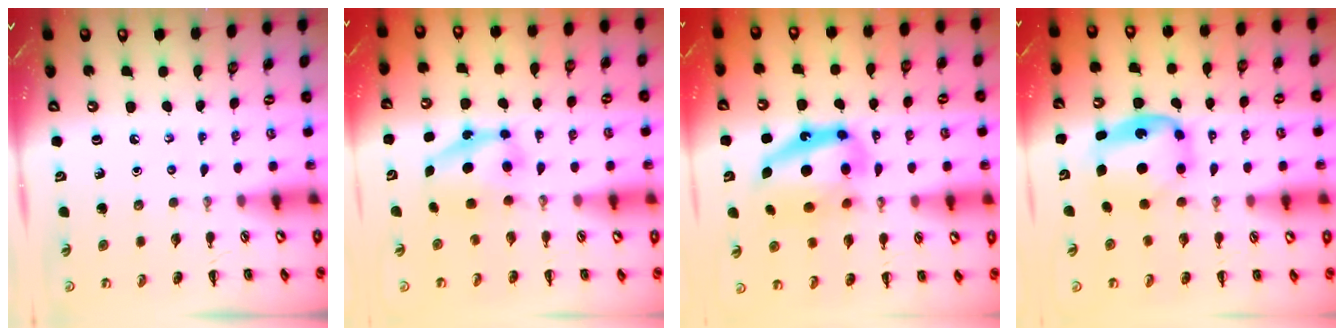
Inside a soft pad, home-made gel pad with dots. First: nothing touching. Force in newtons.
{"total": 6.1, "press": 6.0, "slide": 0.9}
{"total": 14.7, "press": 14.2, "slide": 3.8}
{"total": 6.3, "press": 6.3, "slide": 0.7}